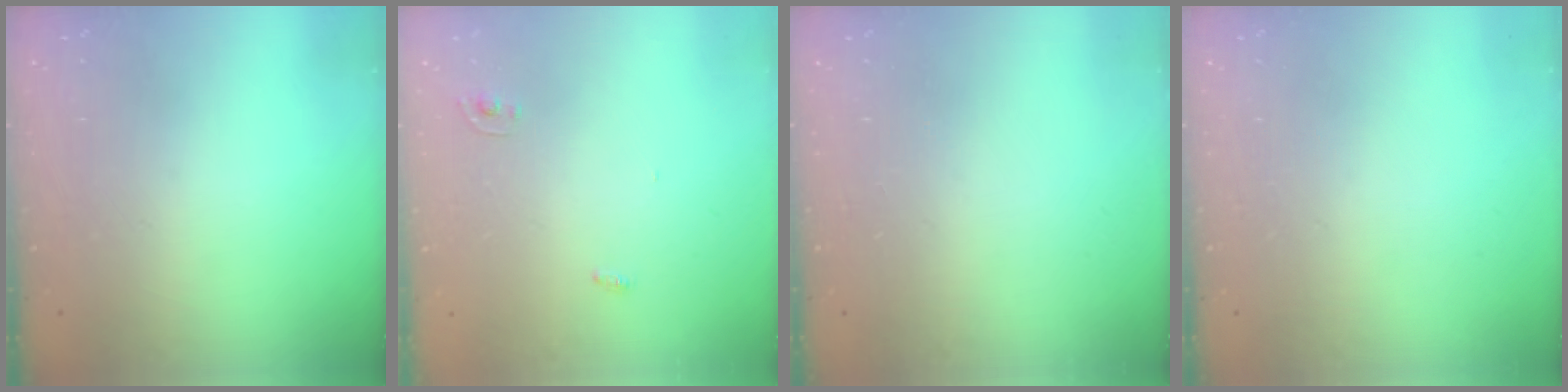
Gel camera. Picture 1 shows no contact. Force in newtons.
{"total": 2.4, "press": 2.4, "slide": 0.2}
{"total": 0.0}
{"total": 0.0}